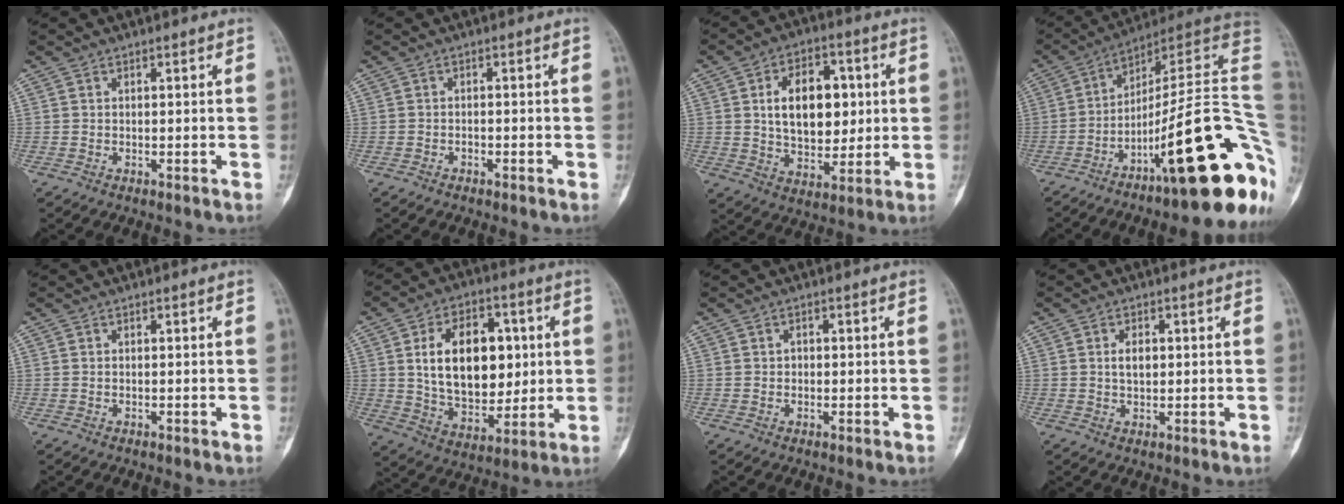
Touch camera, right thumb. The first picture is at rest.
{"total": 0.8, "force": [-0.6, 0.4, 0.3], "torque": [-0.008, 0.004, -0.012]}
{"total": 14.7, "force": [2.4, 9.4, 11.1], "torque": [-0.137, -0.001, 0.041]}
{"total": 27.2, "force": [-8.1, 5.3, 25.4], "torque": [-0.284, 0.061, -0.117]}
{"total": 0.0}
{"total": 18.7, "force": [3.1, 12.0, 14.0], "torque": [-0.185, -0.006, 0.059]}
{"total": 1.1, "force": [0.0, 1.0, 0.6], "torque": [-0.004, 0.003, -0.001]}
{"total": 3.1, "force": [0.5, 1.9, 2.4], "torque": [-0.036, -0.001, 0.010]}